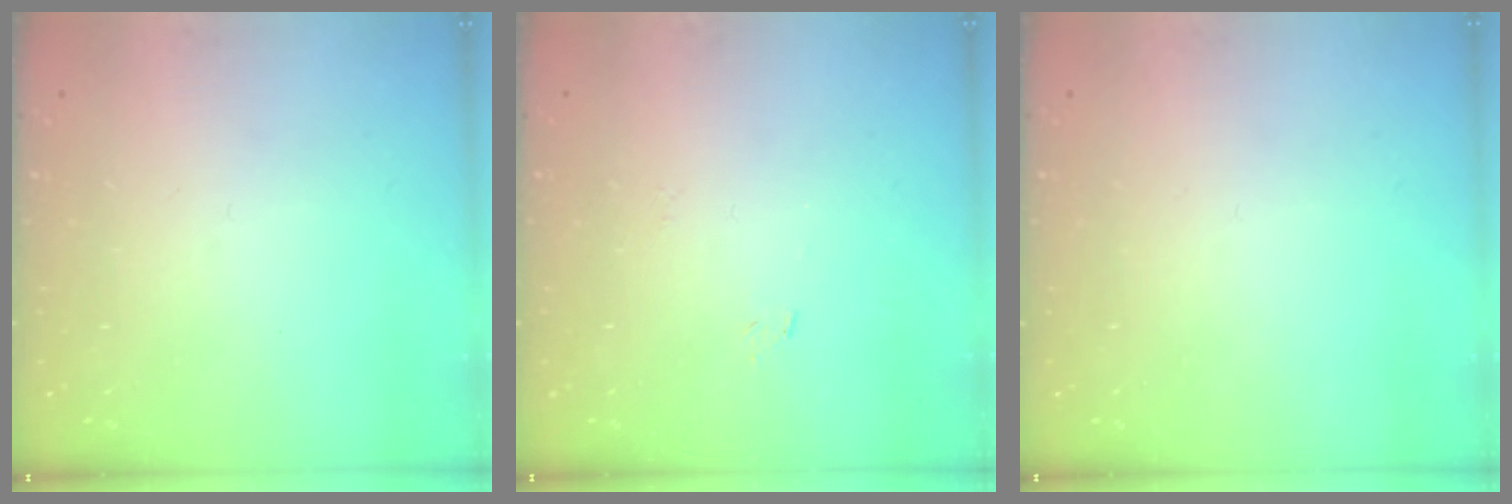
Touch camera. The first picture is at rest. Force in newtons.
{"total": 4.1, "press": 4.1, "slide": 0.4}
{"total": 0.0}